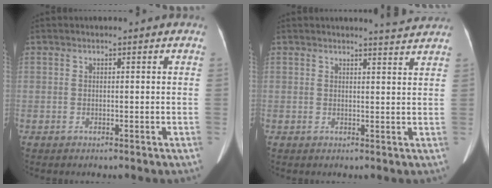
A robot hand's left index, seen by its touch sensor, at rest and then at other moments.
{"total": 3.1, "force": [3.0, -0.6, 0.4], "torque": [-0.012, -0.010, 0.032]}